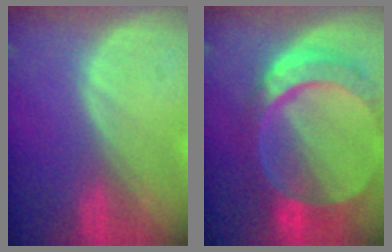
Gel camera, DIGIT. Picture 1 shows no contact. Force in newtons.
{"total": 10.9, "press": 9.2, "slide": 5.8}